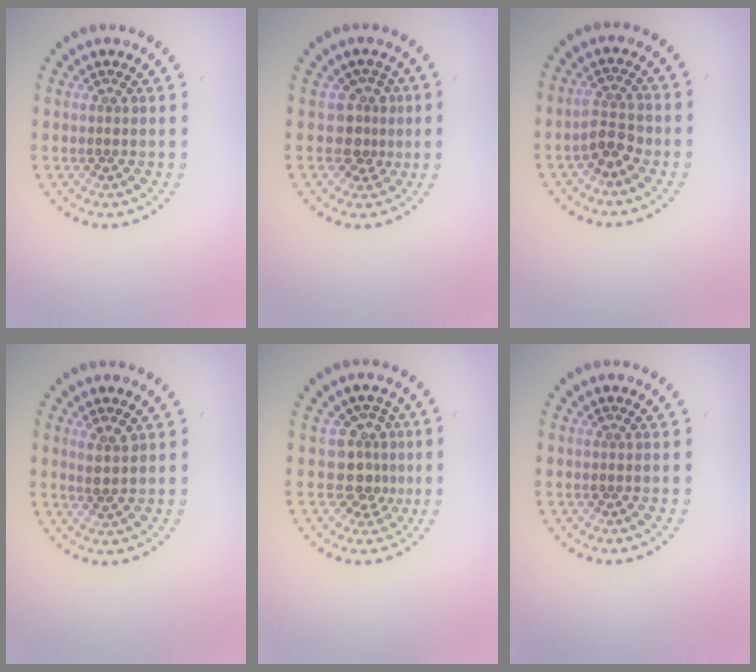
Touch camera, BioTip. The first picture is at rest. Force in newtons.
{"total": 2.6, "press": 1.9, "slide": 1.7}
{"total": 2.4, "press": 2.3, "slide": 0.8}
{"total": 1.7, "press": 1.4, "slide": 0.9}
{"total": 2.8, "press": 2.3, "slide": 1.7}
{"total": 0.0}